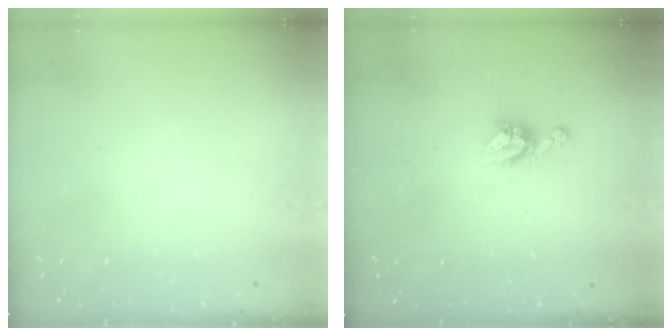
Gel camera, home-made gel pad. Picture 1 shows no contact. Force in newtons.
{"total": 6.7, "press": 6.7, "slide": 0.4}